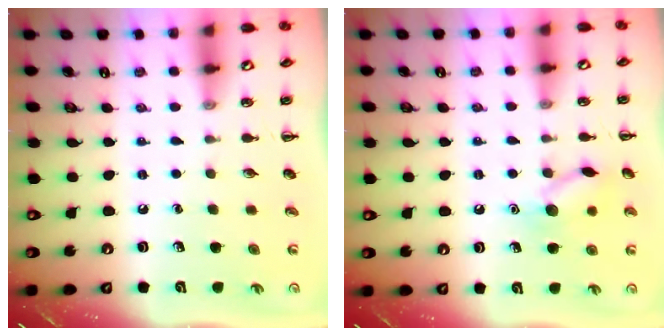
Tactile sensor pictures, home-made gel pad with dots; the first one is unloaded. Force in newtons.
{"total": 10.6, "press": 10.6, "slide": 0.6}